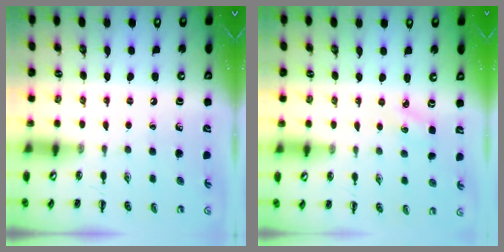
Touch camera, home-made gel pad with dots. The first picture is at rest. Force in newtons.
{"total": 2.7, "press": 2.6, "slide": 0.8}